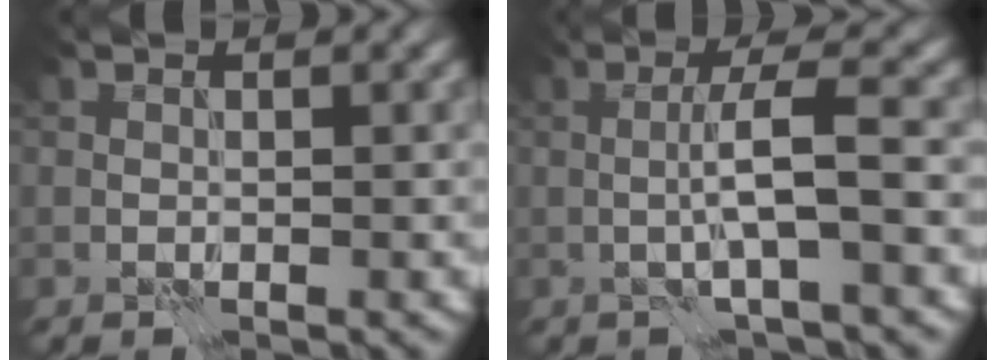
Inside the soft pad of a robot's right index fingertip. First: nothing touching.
{"total": 3.6, "force": [-0.5, 0.1, 3.6], "torque": [-0.067, 0.011, -0.016]}